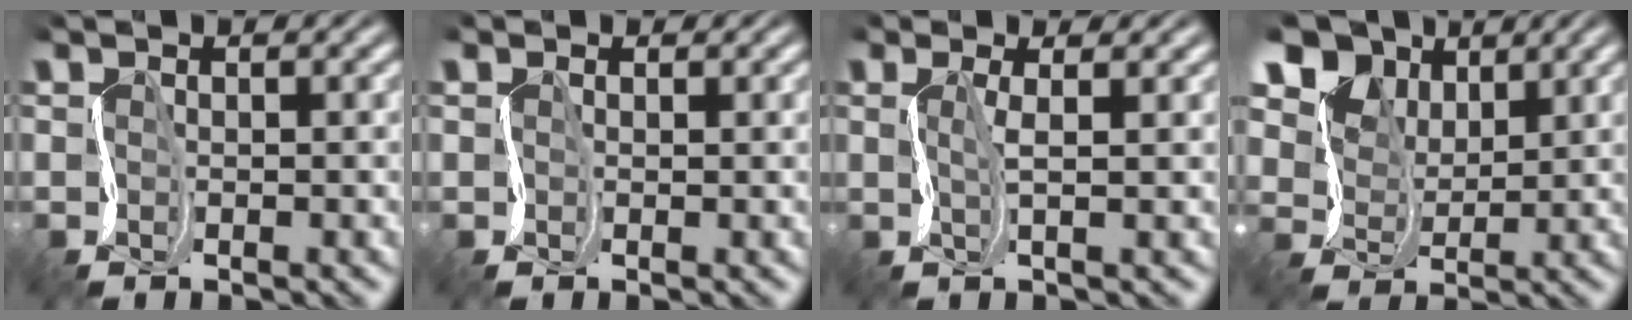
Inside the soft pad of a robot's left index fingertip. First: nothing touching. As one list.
[{"total": 1.0, "force": [0.4, 0.7, -0.7], "torque": [0.021, 0.004, 0.006]}, {"total": 1.3, "force": [0.8, 0.6, 0.8], "torque": [-0.012, 0.005, 0.009]}, {"total": 7.6, "force": [5.6, 4.8, 1.9], "torque": [-0.064, 0.000, 0.094]}]